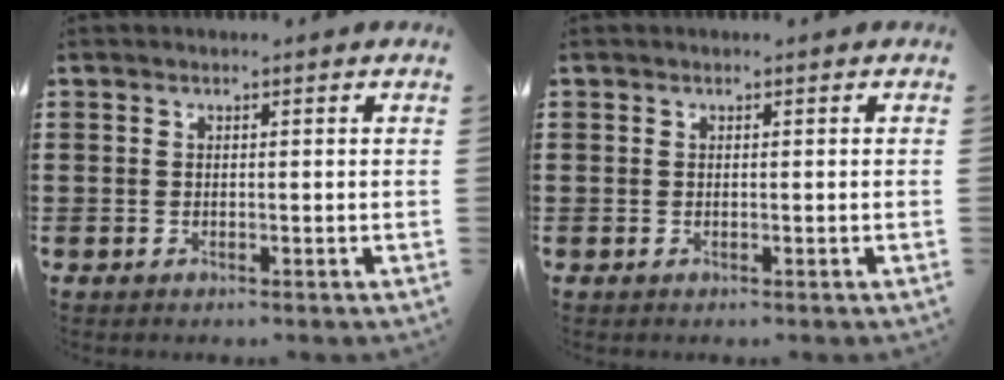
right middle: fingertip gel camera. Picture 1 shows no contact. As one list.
[{"total": 0.0}]